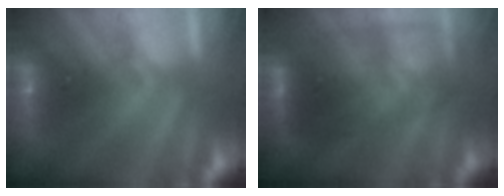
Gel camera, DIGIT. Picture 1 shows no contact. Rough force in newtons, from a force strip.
{"total": 2.9}